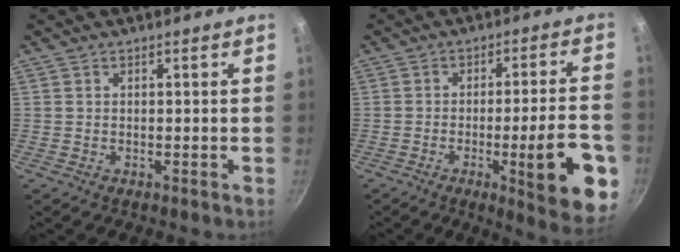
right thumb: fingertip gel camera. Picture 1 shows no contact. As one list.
[{"total": 16.3, "force": [-5.4, 3.3, 15.0], "torque": [-0.178, 0.018, -0.069]}]